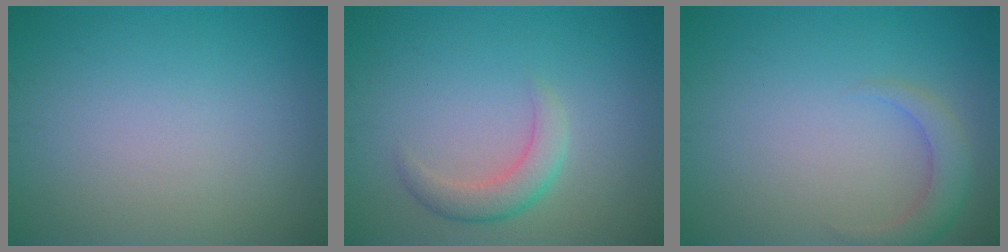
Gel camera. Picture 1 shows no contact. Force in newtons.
{"total": 2.6, "press": 2.6, "slide": 0.0}
{"total": 2.4, "press": 2.4, "slide": 0.3}